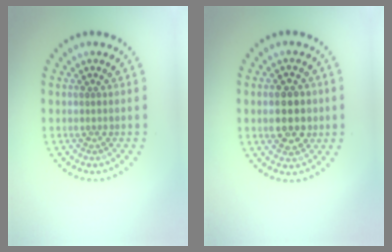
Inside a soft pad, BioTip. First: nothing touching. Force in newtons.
{"total": 4.3, "press": 4.3, "slide": 0.3}